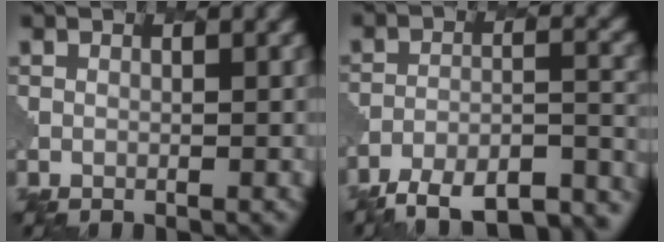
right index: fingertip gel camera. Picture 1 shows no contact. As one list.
[{"total": 15.5, "force": [-14.4, 3.8, 4.3], "torque": [-0.037, 0.005, -0.187]}]